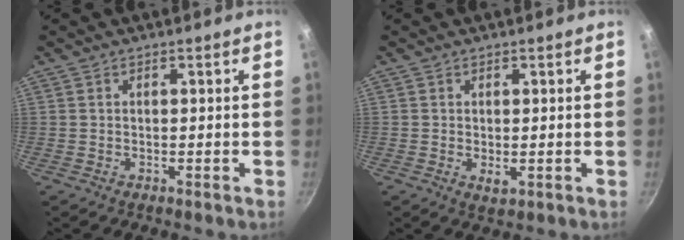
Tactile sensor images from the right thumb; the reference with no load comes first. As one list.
[{"total": 1.8, "force": [0.0, 1.0, 1.5], "torque": [-0.024, -0.007, 0.002]}]